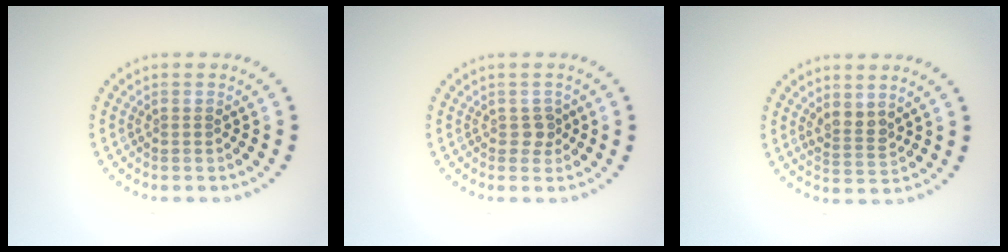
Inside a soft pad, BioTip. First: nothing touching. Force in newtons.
{"total": 1.2, "press": 1.0, "slide": 0.6}
{"total": 2.0, "press": 1.7, "slide": 1.2}